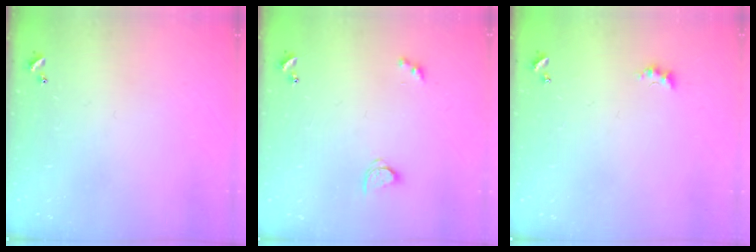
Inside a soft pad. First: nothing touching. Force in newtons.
{"total": 2.8, "press": 2.8, "slide": 0.3}
{"total": 2.7, "press": 2.6, "slide": 0.6}